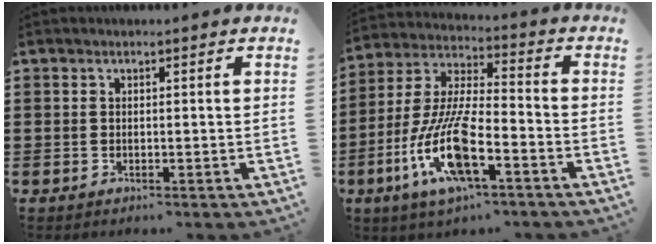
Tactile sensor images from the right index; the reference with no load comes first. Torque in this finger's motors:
{"motor_torque": [2.14, 0.00, 1.05, 0.21]}